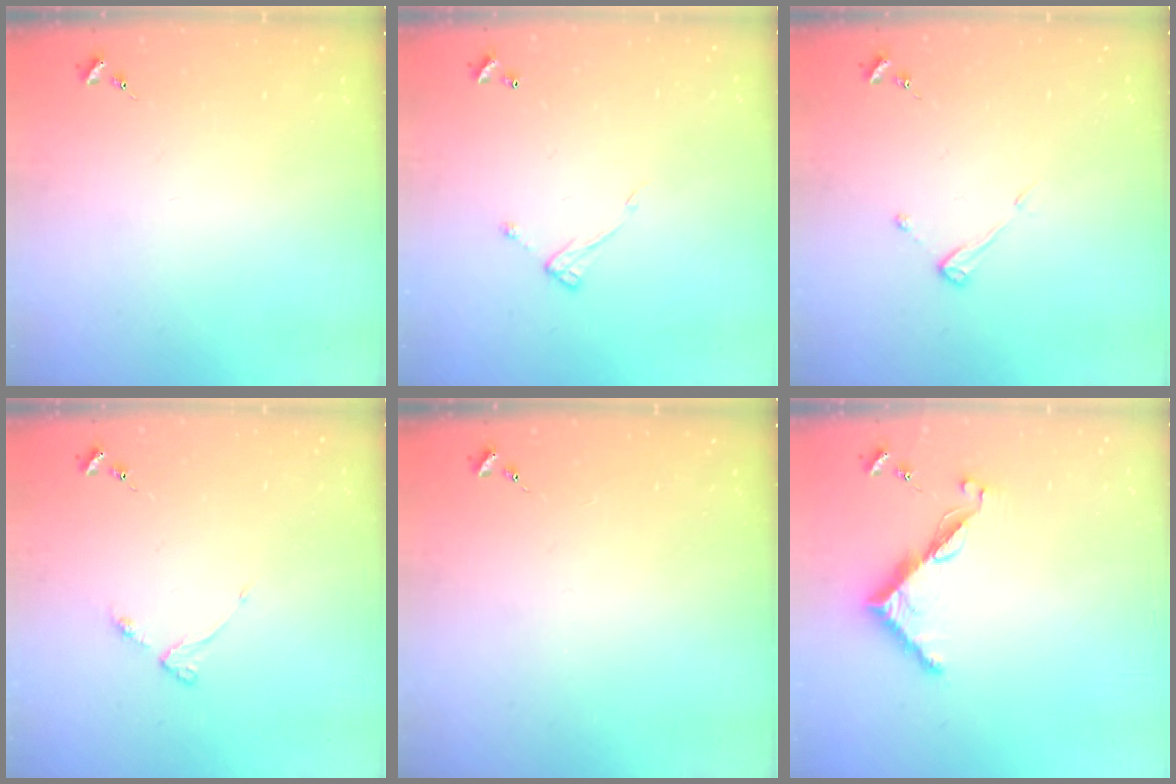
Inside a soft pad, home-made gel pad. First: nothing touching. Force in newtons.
{"total": 7.5, "press": 7.4, "slide": 0.4}
{"total": 3.9, "press": 3.9, "slide": 0.4}
{"total": 4.0, "press": 3.9, "slide": 0.5}
{"total": 0.0}
{"total": 7.6, "press": 7.5, "slide": 0.6}